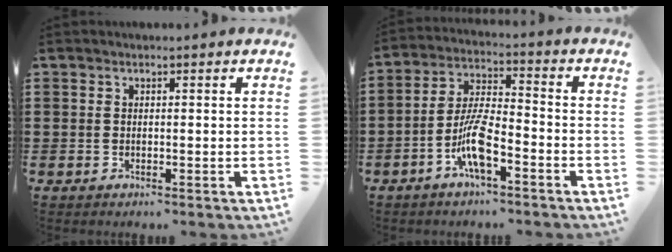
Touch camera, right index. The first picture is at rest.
{"total": 8.1, "force": [-4.0, 2.1, 6.7], "torque": [-0.149, -0.004, -0.078]}